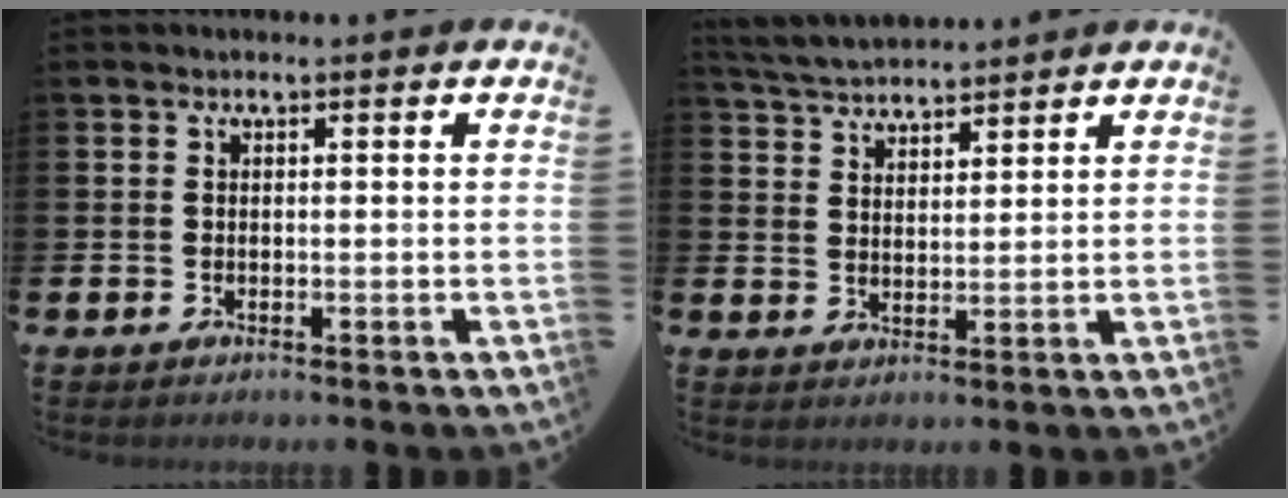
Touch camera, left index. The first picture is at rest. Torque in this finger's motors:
{"motor_torque": [0.07, -0.26, 0.47, 0.18]}